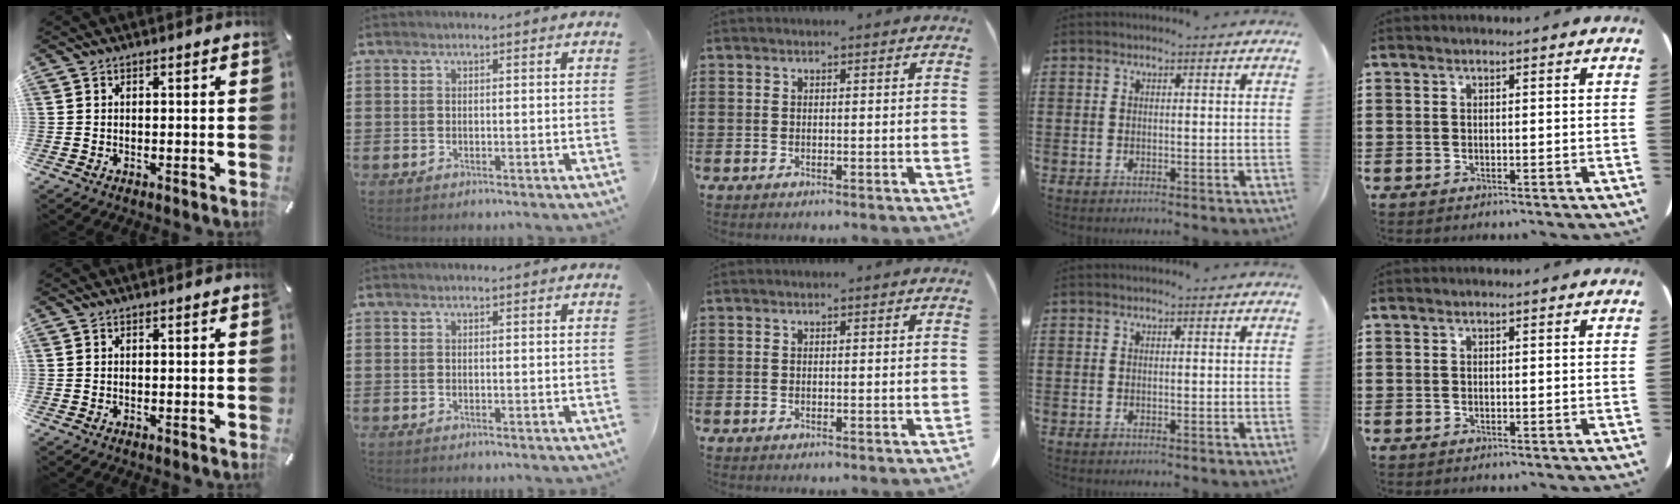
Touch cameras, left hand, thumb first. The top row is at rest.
{}